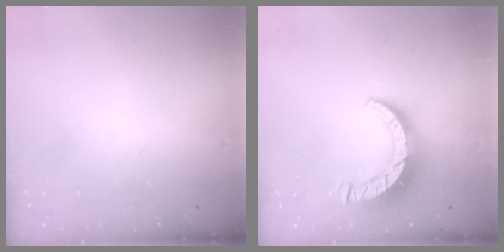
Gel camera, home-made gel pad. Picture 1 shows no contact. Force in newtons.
{"total": 9.9, "press": 9.8, "slide": 0.9}